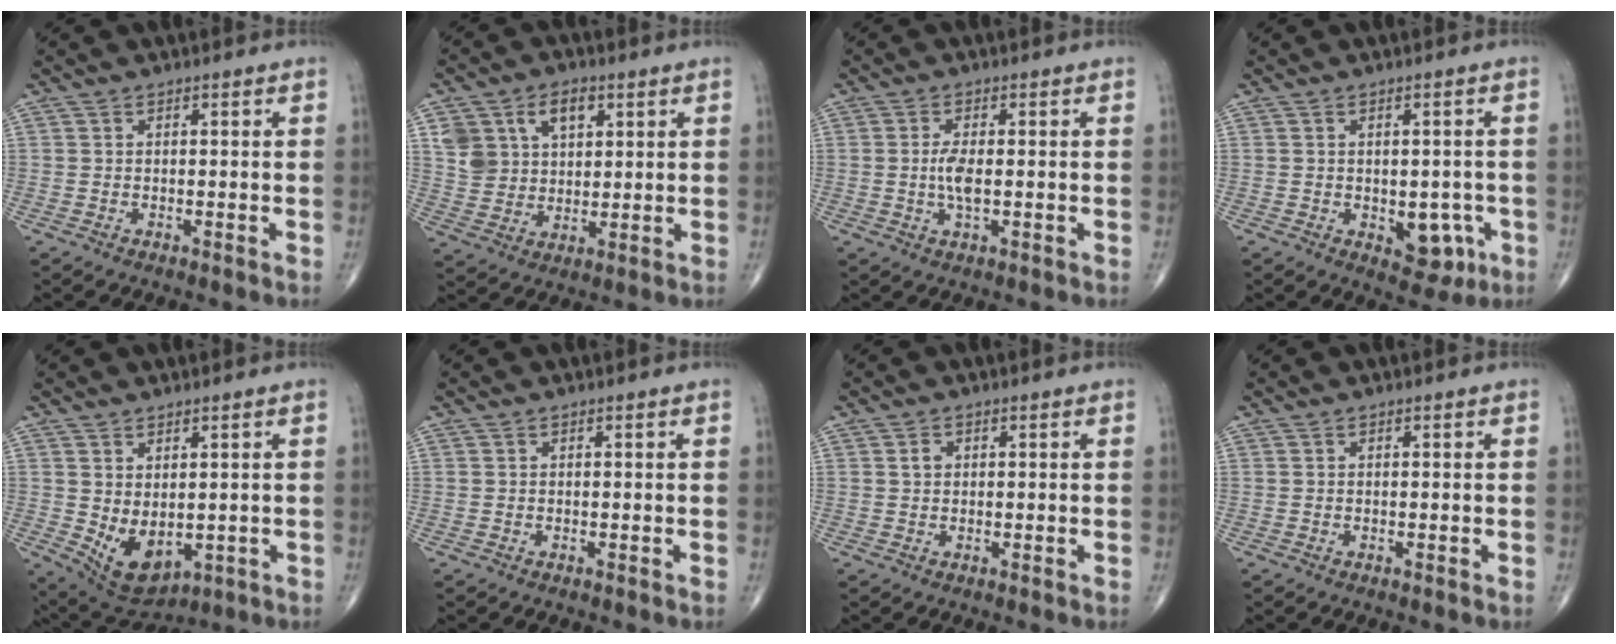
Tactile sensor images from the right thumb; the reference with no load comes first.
{"total": 10.3, "force": [4.2, 7.5, 5.8], "torque": [-0.071, -0.010, 0.085]}
{"total": 3.8, "force": [-0.2, 1.3, 3.5], "torque": [-0.079, -0.004, -0.005]}
{"total": 6.7, "force": [-1.9, 4.3, 4.9], "torque": [-0.026, 0.005, -0.014]}
{"total": 8.7, "force": [-0.7, 5.2, 6.9], "torque": [-0.100, -0.009, 0.015]}
{"total": 0.0}
{"total": 1.5, "force": [0.4, 1.2, 0.8], "torque": [-0.010, 0.003, 0.006]}
{"total": 0.0}